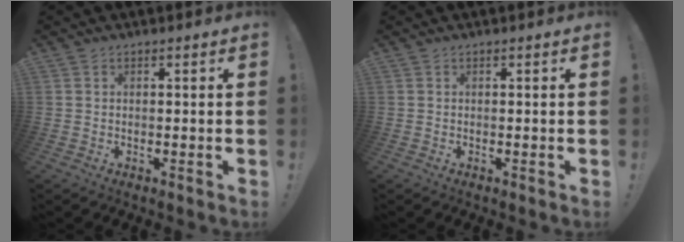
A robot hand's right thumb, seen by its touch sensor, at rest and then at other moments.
{"total": 0.0}